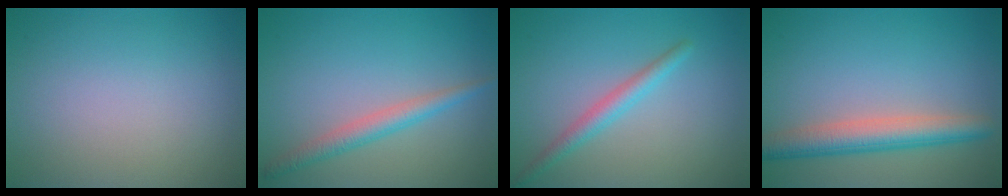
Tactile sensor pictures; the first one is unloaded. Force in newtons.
{"total": 2.5, "press": 2.5, "slide": 0.1}
{"total": 2.1, "press": 2.1, "slide": 0.0}
{"total": 4.7, "press": 4.7, "slide": 0.2}